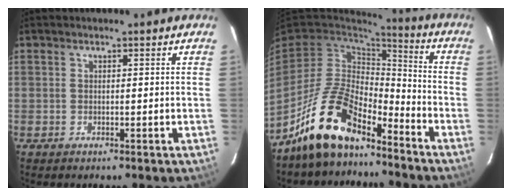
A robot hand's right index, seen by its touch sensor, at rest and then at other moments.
{"total": 15.7, "force": [-11.6, 6.3, 8.5], "torque": [-0.183, 0.004, -0.211]}